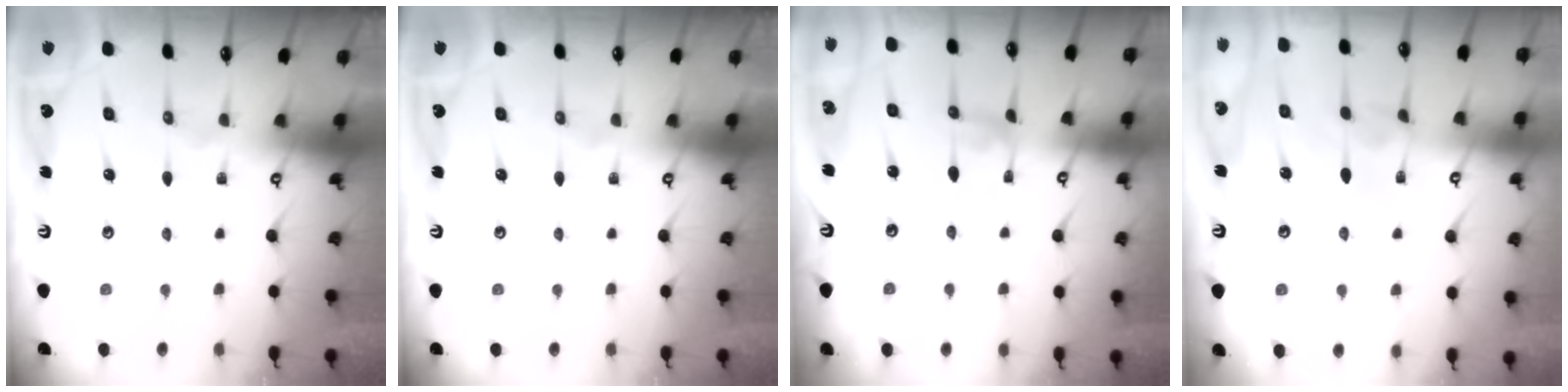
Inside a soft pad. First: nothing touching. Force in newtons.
{"total": 0.0}
{"total": 2.6, "press": 2.6, "slide": 0.0}
{"total": 2.8, "press": 2.8, "slide": 0.3}